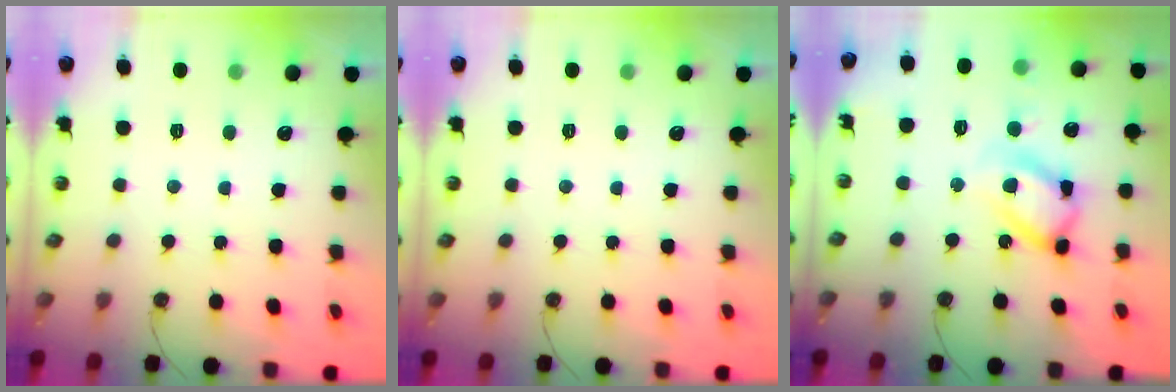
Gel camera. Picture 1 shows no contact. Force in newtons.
{"total": 0.0}
{"total": 14.5, "press": 14.4, "slide": 1.3}